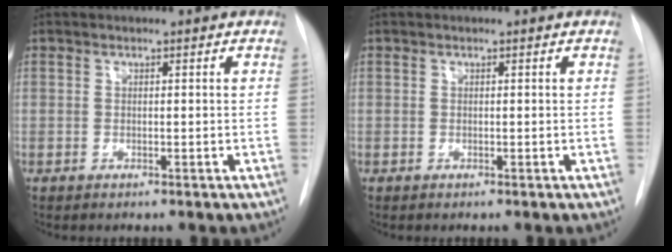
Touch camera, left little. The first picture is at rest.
{"total": 0.0}